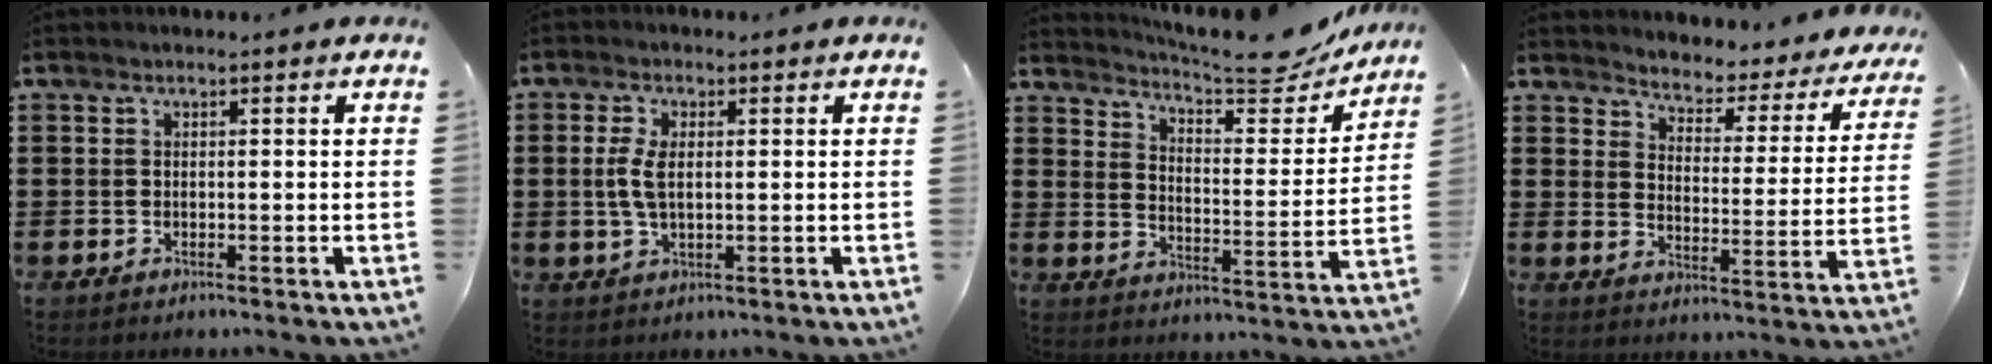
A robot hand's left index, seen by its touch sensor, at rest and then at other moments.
{"total": 4.4, "force": [0.4, 2.0, 3.9], "torque": [-0.101, -0.002, -0.002]}
{"total": 8.1, "force": [7.6, 0.5, 2.8], "torque": [-0.061, -0.054, 0.129]}
{"total": 2.9, "force": [2.9, 0.5, 0.1], "torque": [-0.027, -0.032, 0.040]}